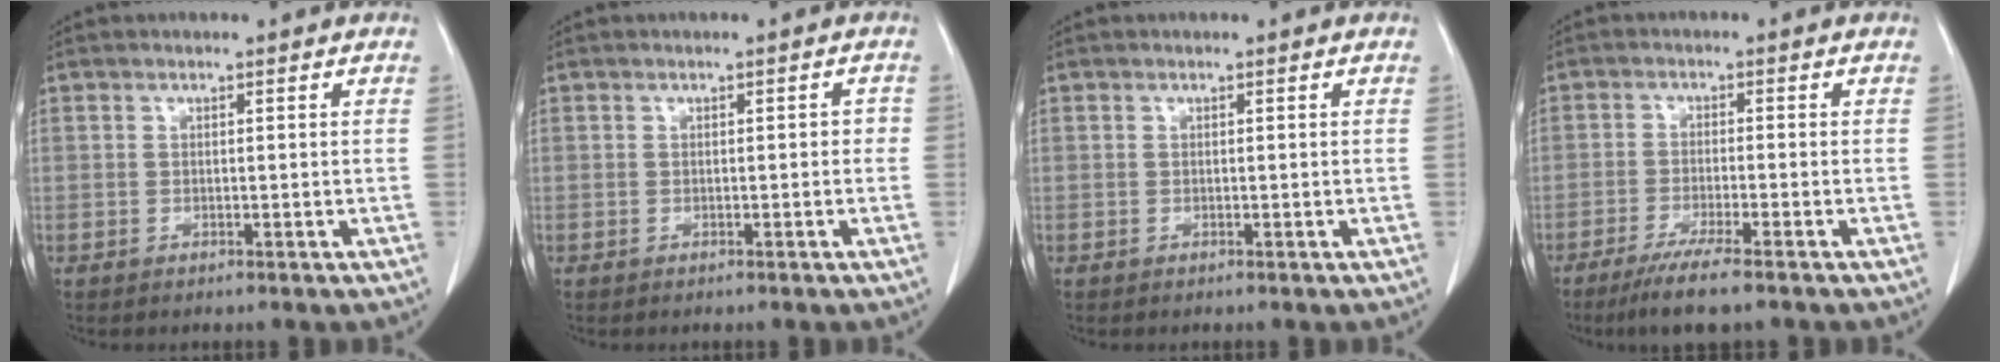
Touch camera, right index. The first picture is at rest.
{"total": 1.2, "force": [-0.2, 0.8, 0.9], "torque": [-0.007, 0.011, -0.002]}
{"total": 0.0}
{"total": 6.8, "force": [-5.0, 0.0, 4.6], "torque": [-0.078, -0.017, -0.084]}